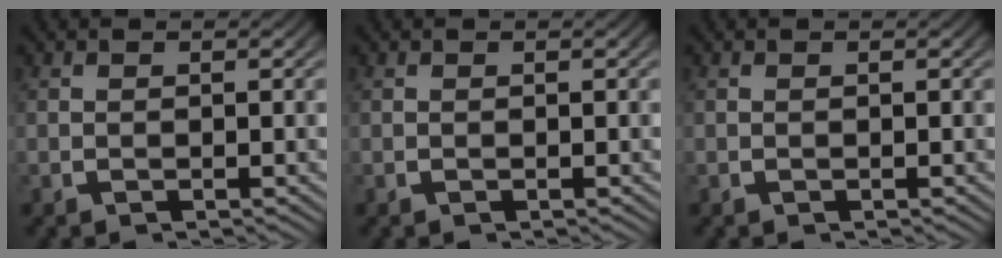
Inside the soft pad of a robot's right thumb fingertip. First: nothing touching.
{"total": 0.0}
{"total": 0.0}